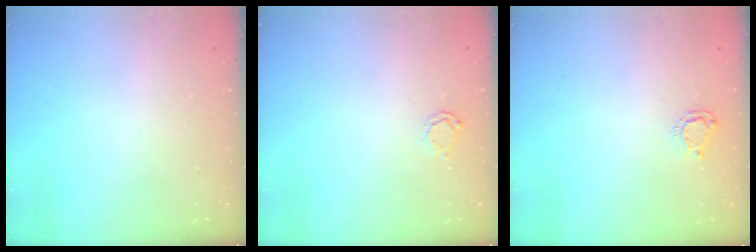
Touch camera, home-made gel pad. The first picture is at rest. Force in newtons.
{"total": 2.7, "press": 2.7, "slide": 0.4}
{"total": 4.7, "press": 4.6, "slide": 0.4}